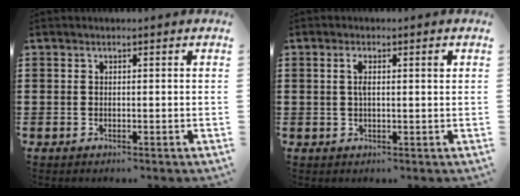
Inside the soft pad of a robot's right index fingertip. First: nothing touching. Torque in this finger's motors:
{"motor_torque": [0.36, -0.30, 0.06, 0.06]}